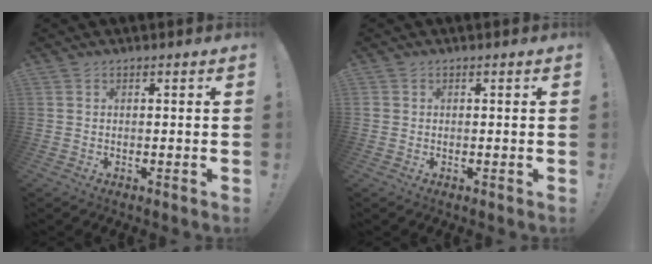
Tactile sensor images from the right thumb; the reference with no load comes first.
{"total": 0.8, "force": [0.0, 0.8, 0.1], "torque": [-0.009, 0.005, 0.002]}